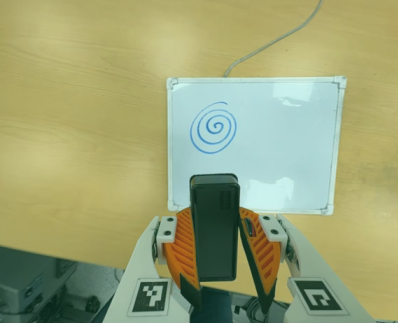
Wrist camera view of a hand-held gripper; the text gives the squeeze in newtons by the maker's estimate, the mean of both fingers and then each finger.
{"total": 5.6, "left": 5.2, "right": 6.0}